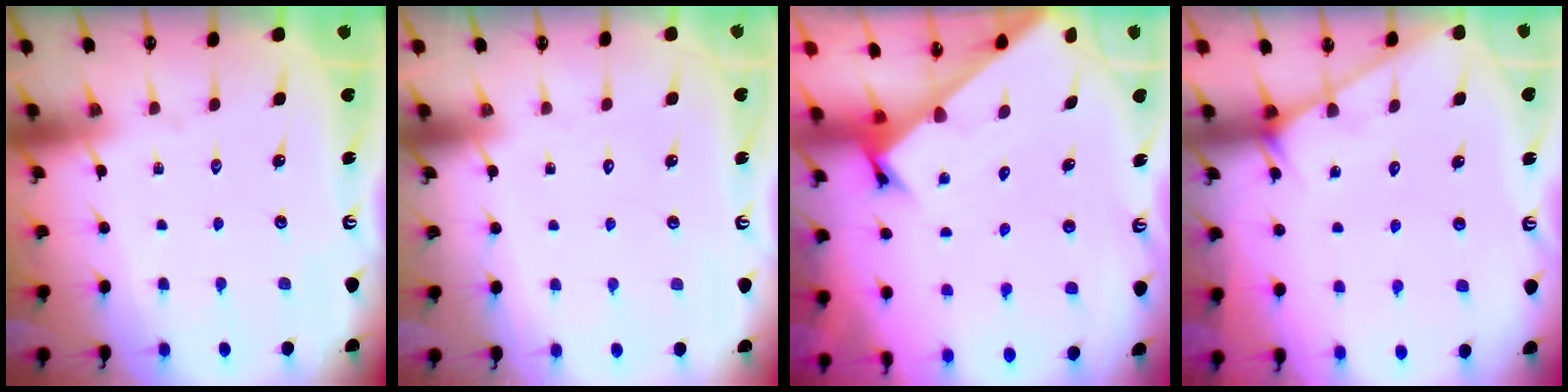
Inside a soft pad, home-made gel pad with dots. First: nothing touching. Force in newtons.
{"total": 1.5, "press": 1.5, "slide": 0.0}
{"total": 2.6, "press": 2.6, "slide": 0.2}
{"total": 3.3, "press": 3.3, "slide": 0.3}